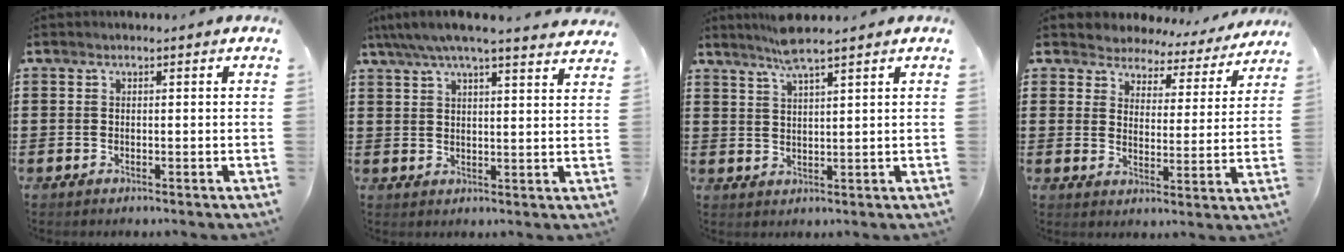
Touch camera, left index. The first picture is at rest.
{"total": 5.4, "force": [4.7, 0.0, 2.6], "torque": [-0.065, -0.018, 0.081]}
{"total": 4.9, "force": [4.0, -0.1, 2.8], "torque": [-0.065, -0.005, 0.072]}
{"total": 3.5, "force": [3.3, 1.1, -0.3], "torque": [-0.019, -0.024, 0.051]}